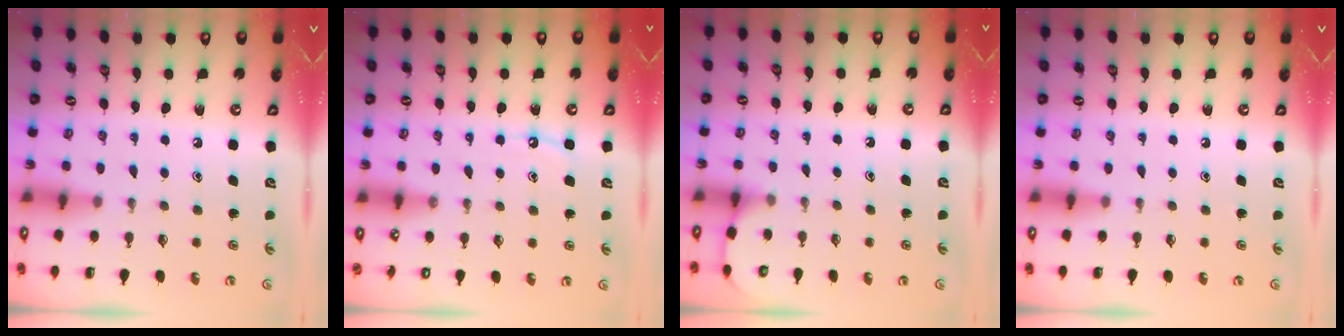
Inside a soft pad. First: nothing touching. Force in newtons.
{"total": 4.9, "press": 4.8, "slide": 0.6}
{"total": 4.3, "press": 4.2, "slide": 0.5}
{"total": 0.0}